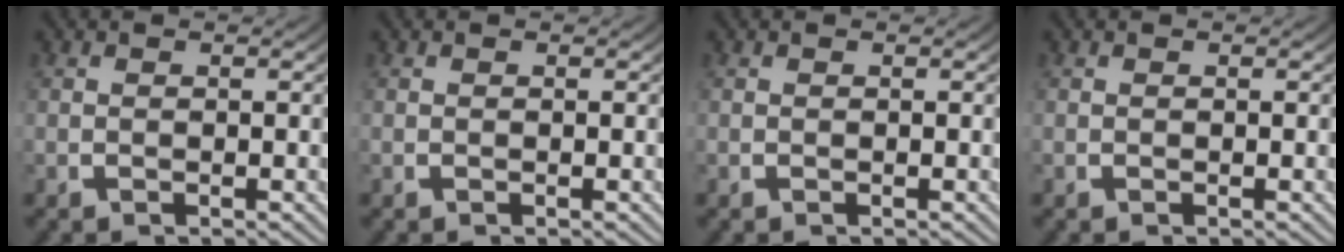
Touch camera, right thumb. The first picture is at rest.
{"total": 0.0}
{"total": 0.0}
{"total": 0.0}